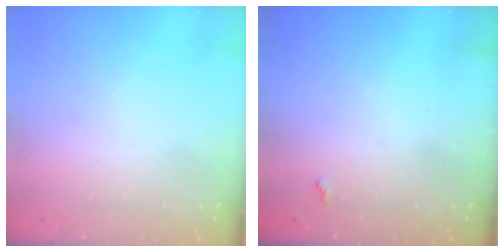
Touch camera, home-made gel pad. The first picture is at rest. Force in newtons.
{"total": 2.7, "press": 2.6, "slide": 0.4}